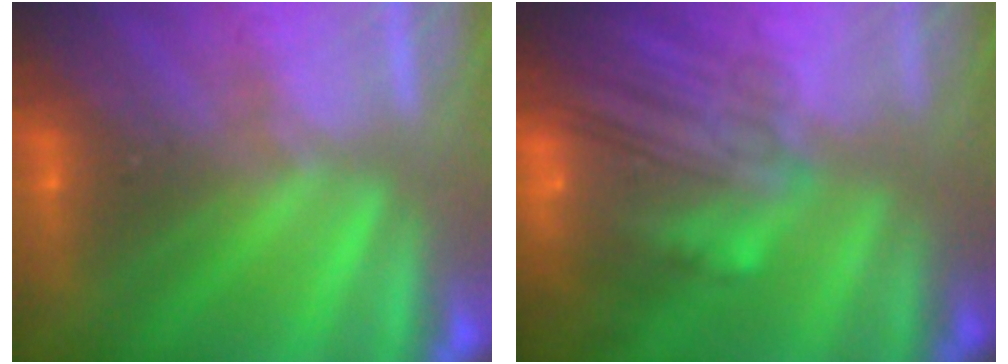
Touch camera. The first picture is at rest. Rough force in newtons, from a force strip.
{"total": 7.9}